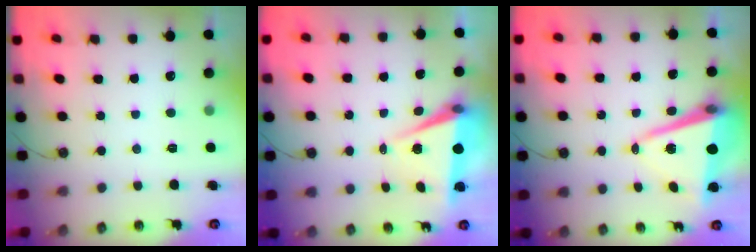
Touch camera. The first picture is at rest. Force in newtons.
{"total": 7.0, "press": 5.4, "slide": 4.4}
{"total": 10.3, "press": 9.8, "slide": 3.1}